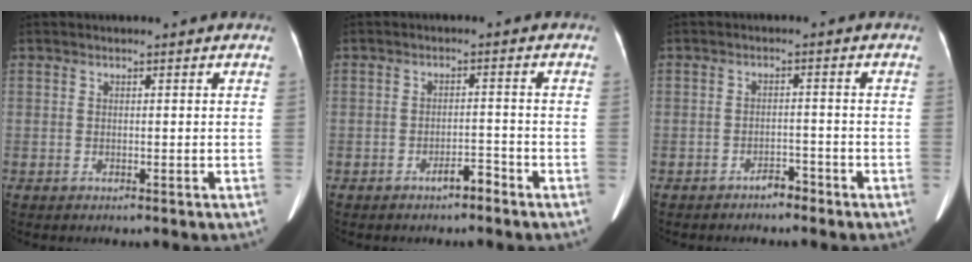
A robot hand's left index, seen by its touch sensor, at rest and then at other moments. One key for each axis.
{"total": 2.5, "fx": -2.1, "fy": 0.5, "fz": 1.3, "tx": -0.019, "ty": 0.001, "tz": -0.035}
{"total": 2.2, "fx": -2.0, "fy": 0.7, "fz": 0.7, "tx": -0.013, "ty": 0.000, "tz": -0.032}